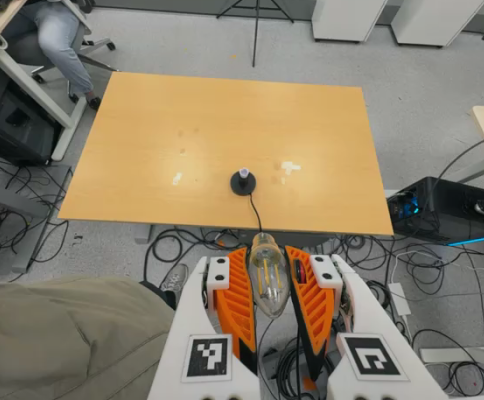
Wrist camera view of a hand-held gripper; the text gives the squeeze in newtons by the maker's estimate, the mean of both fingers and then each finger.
{"total": 19.8, "left": 22.0, "right": 17.6}